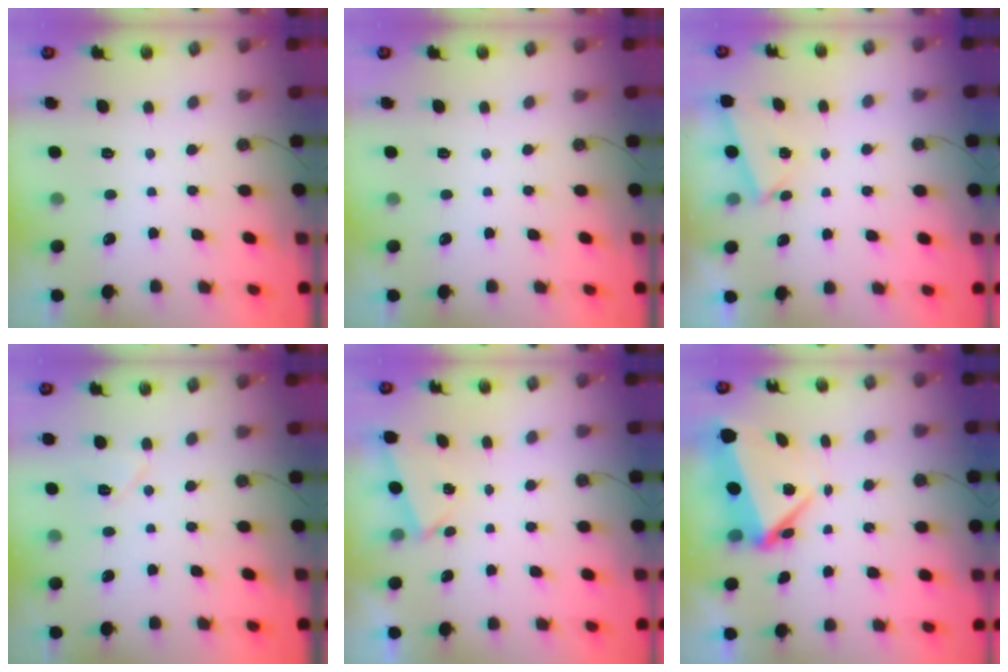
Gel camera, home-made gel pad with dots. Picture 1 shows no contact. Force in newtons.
{"total": 0.0}
{"total": 2.8, "press": 1.5, "slide": 2.3}
{"total": 5.7, "press": 4.3, "slide": 3.7}
{"total": 1.6, "press": 0.9, "slide": 1.2}
{"total": 6.1, "press": 6.0, "slide": 1.0}